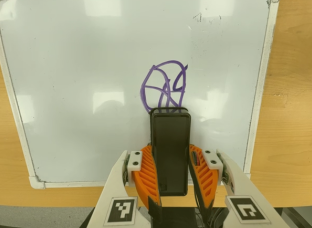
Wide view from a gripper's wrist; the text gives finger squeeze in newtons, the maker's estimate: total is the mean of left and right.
{"total": 10.9, "left": 8.3, "right": 13.4}